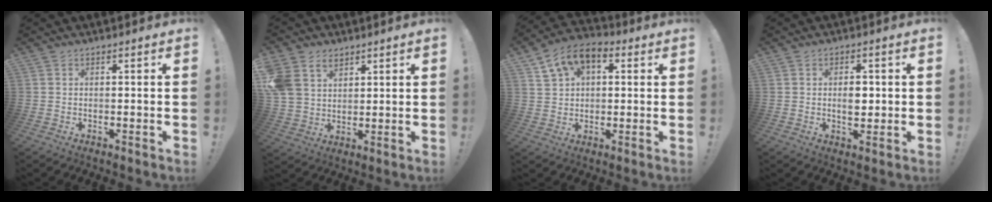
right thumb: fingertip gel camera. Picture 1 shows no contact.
{"total": 10.2, "force": [5.2, 7.7, 4.2], "torque": [-0.085, -0.025, 0.104]}
{"total": 9.4, "force": [4.3, 6.1, 5.6], "torque": [-0.101, -0.010, 0.087]}
{"total": 4.5, "force": [0.0, 3.0, 3.4], "torque": [-0.037, -0.005, -0.005]}